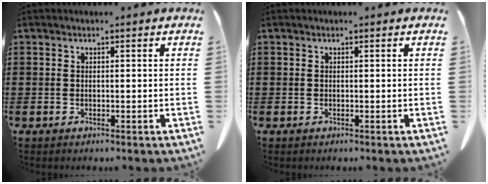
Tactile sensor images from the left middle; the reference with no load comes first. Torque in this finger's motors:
{"motor_torque": [-0.01, 0.01, 0.00, -0.01]}